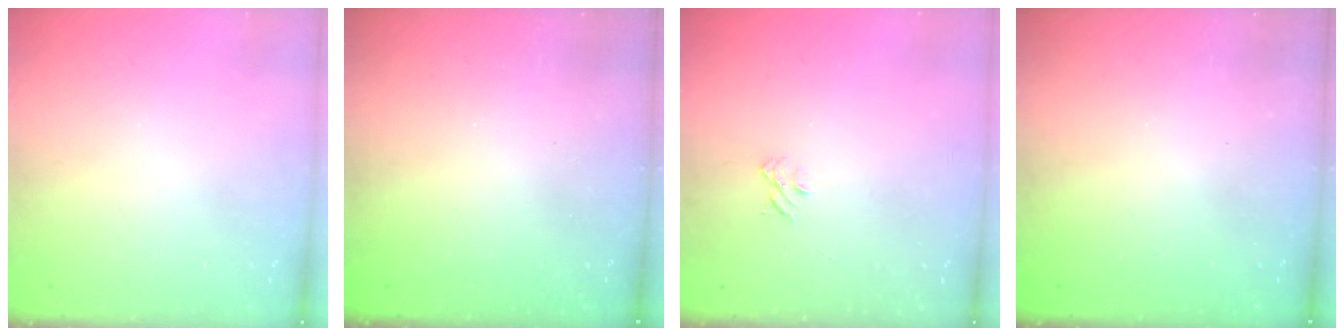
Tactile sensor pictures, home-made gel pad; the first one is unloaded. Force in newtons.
{"total": 2.6, "press": 2.5, "slide": 0.9}
{"total": 4.0, "press": 4.0, "slide": 0.3}
{"total": 2.6, "press": 2.4, "slide": 0.8}